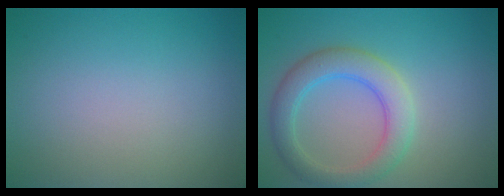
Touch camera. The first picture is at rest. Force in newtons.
{"total": 4.3, "press": 4.3, "slide": 0.2}